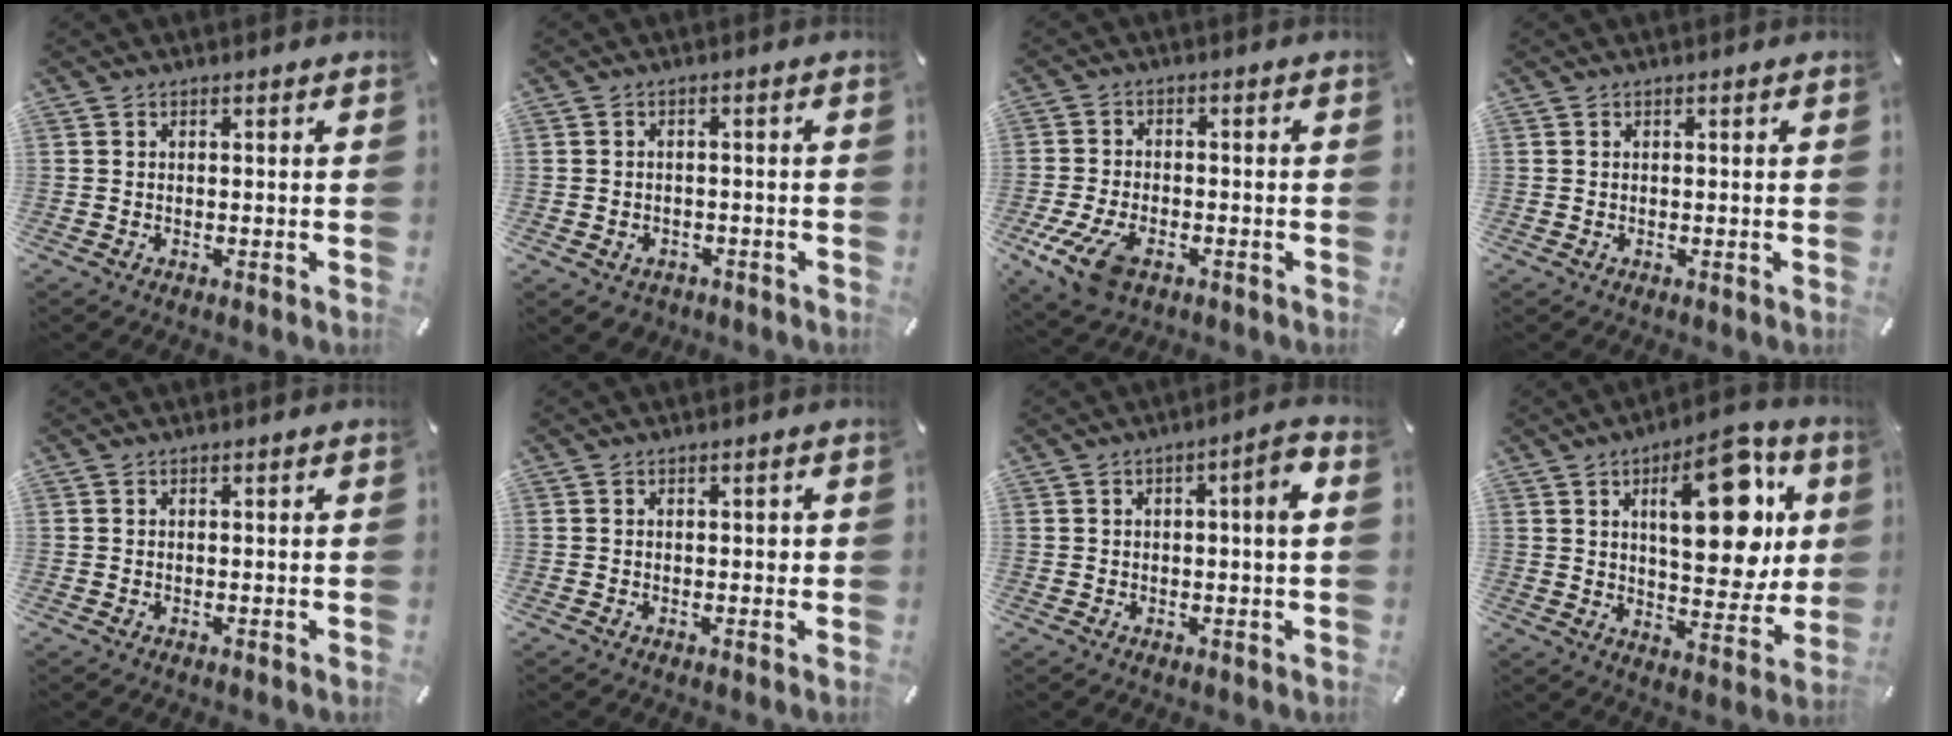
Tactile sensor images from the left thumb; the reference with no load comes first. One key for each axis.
{"total": 2.7, "fx": -1.6, "fy": 2.1, "fz": 0.8, "tx": -0.014, "ty": 0.009, "tz": -0.032}
{"total": 9.3, "fx": -4.5, "fy": 5.1, "fz": 6.4, "tx": -0.156, "ty": 0.002, "tz": -0.083}
{"total": 0.0}
{"total": 0.0}
{"total": 1.1, "fx": -0.1, "fy": 0.7, "fz": 0.8, "tx": -0.016, "ty": 0.003, "tz": -0.004}
{"total": 4.3, "fx": 0.6, "fy": 1.0, "fz": 4.2, "tx": -0.061, "ty": 0.001, "tz": 0.002}
{"total": 21.1, "fx": 7.3, "fy": 9.9, "fz": 17.2, "tx": -0.227, "ty": -0.029, "tz": 0.108}